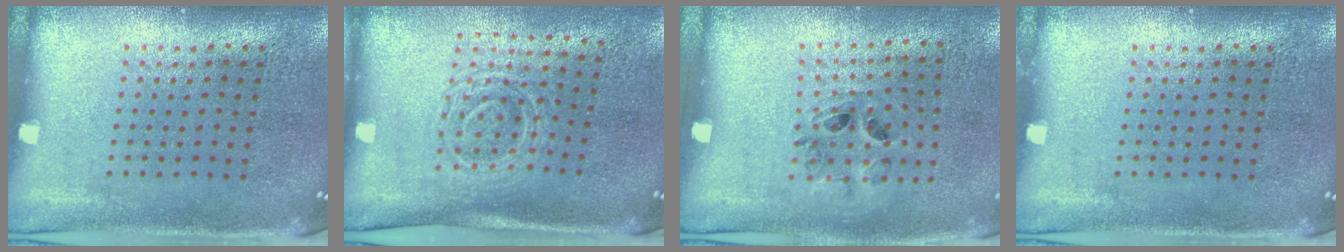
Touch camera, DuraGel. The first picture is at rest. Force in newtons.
{"total": 1.7, "press": 1.4, "slide": 1.0}
{"total": 1.0, "press": 0.8, "slide": 0.5}
{"total": 0.0}